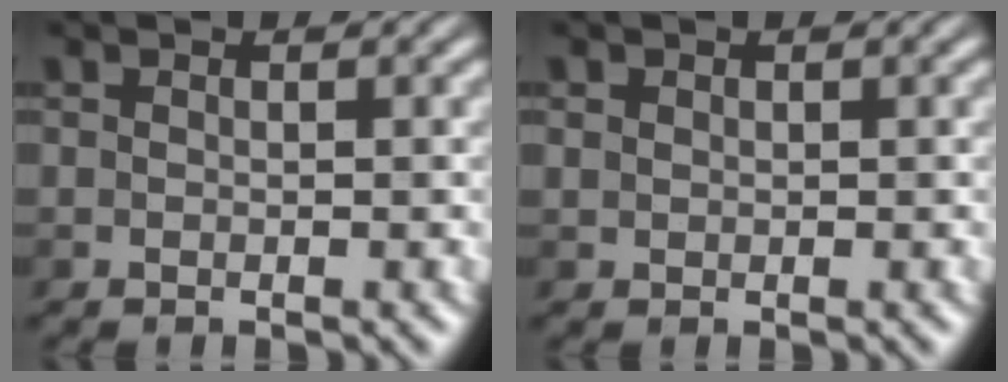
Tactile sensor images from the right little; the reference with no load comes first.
{"total": 0.5, "force": [0.2, 0.5, 0.0], "torque": [-0.004, -0.002, 0.001]}